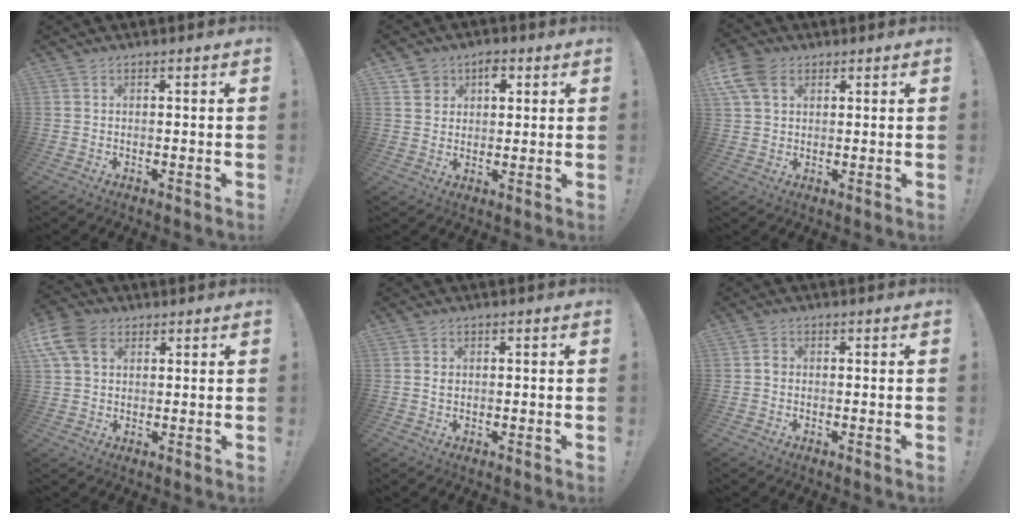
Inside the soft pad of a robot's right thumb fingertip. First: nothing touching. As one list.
[{"total": 6.3, "force": [2.8, 5.3, 1.9], "torque": [-0.021, -0.013, 0.050]}, {"total": 9.4, "force": [3.9, 6.4, 5.8], "torque": [-0.114, -0.004, 0.078]}, {"total": 10.3, "force": [3.8, 7.2, 6.3], "torque": [-0.130, -0.002, 0.074]}, {"total": 1.1, "force": [-0.1, 0.9, 0.6], "torque": [-0.007, 0.002, -0.003]}, {"total": 1.3, "force": [-0.4, 1.1, 0.7], "torque": [-0.016, 0.007, -0.006]}]